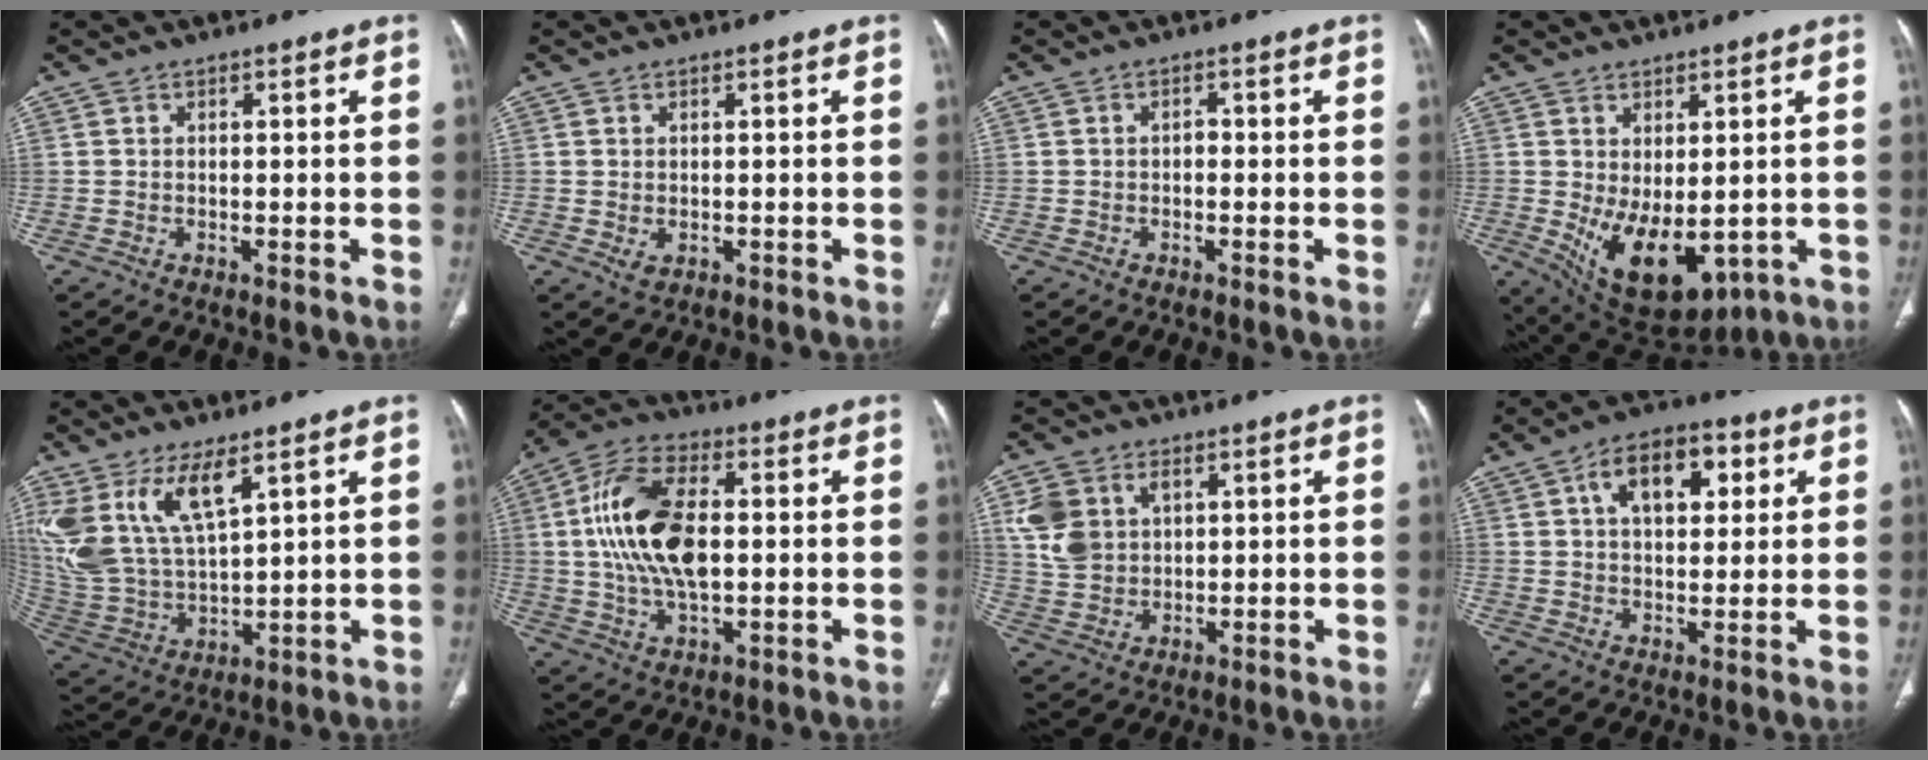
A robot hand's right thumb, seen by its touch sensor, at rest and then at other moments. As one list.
[{"total": 1.9, "force": [-0.4, 1.3, 1.3], "torque": [-0.025, -0.003, 0.001]}, {"total": 1.2, "force": [-0.3, 0.8, 0.8], "torque": [-0.008, 0.004, -0.008]}, {"total": 12.8, "force": [-2.2, 7.1, 10.5], "torque": [-0.155, -0.014, -0.002]}, {"total": 15.3, "force": [8.1, 6.4, 11.2], "torque": [-0.232, -0.030, 0.180]}, {"total": 16.7, "force": [1.3, 8.7, 14.2], "torque": [-0.281, 0.015, 0.023]}, {"total": 9.0, "force": [3.1, 6.8, 5.1], "torque": [-0.090, -0.003, 0.068]}, {"total": 11.7, "force": [3.9, 6.8, 8.7], "torque": [-0.106, 0.009, 0.056]}]